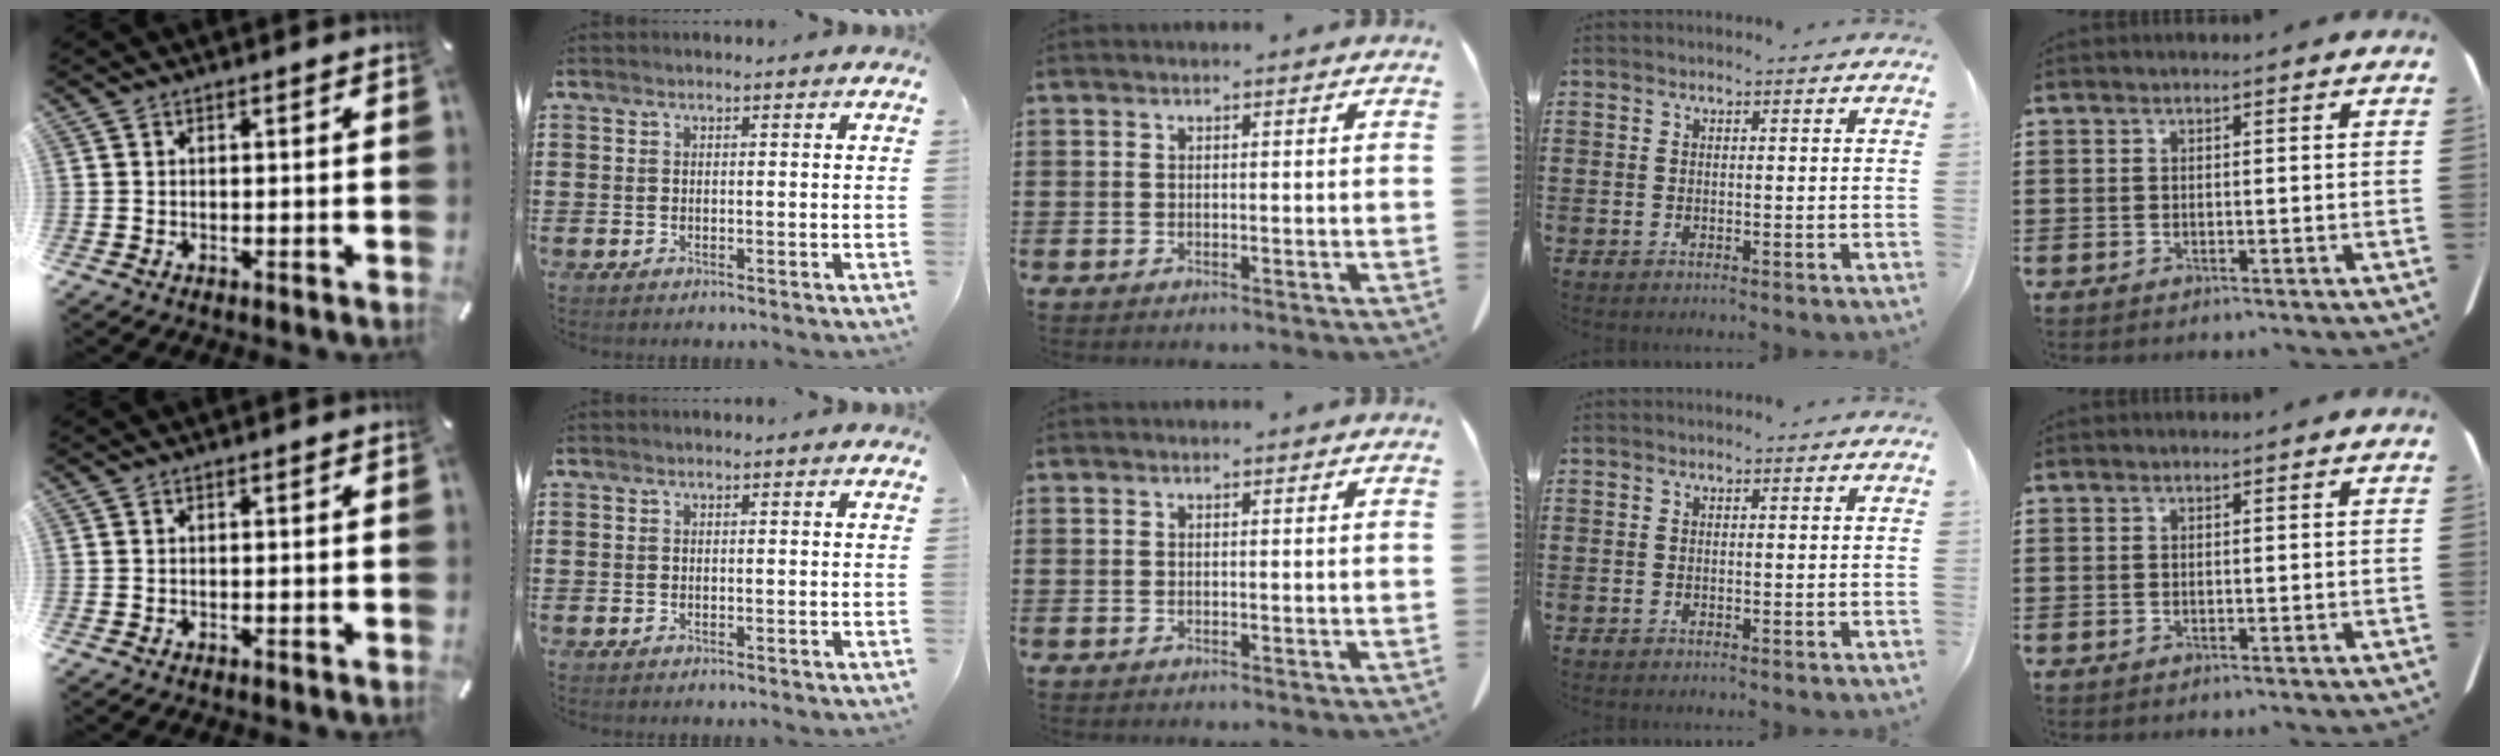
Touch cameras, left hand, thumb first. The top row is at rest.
{}